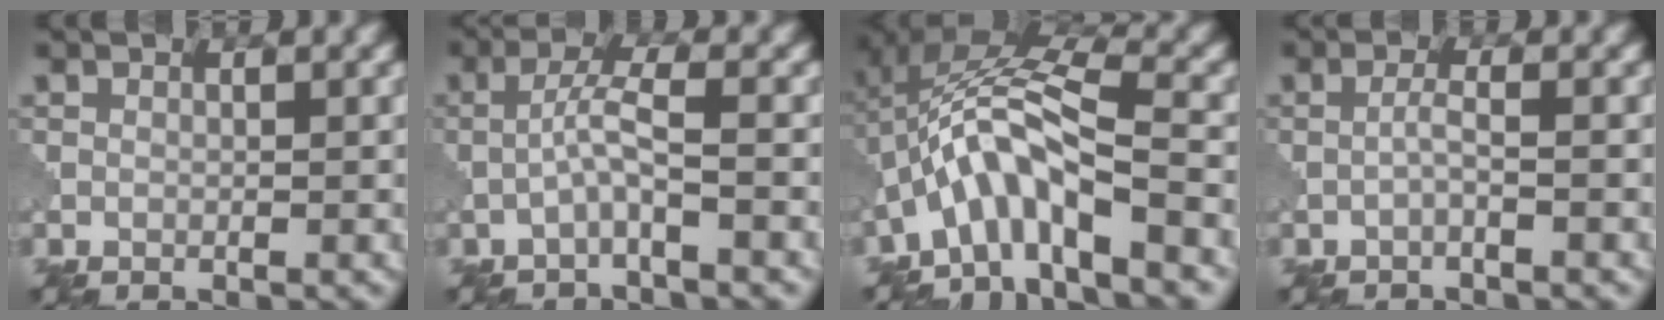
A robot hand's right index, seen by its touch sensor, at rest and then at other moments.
{"total": 2.7, "force": [-0.9, 0.2, 2.6], "torque": [-0.052, 0.013, -0.026]}
{"total": 8.3, "force": [-3.4, 2.2, 7.2], "torque": [-0.132, 0.022, -0.073]}
{"total": 1.2, "force": [-0.5, 0.0, 1.1], "torque": [-0.023, 0.006, -0.015]}